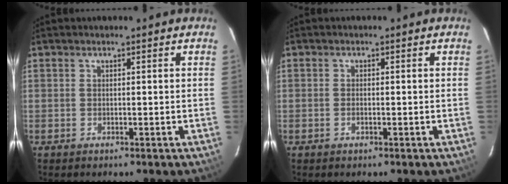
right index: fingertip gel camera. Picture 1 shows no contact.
{"total": 0.7, "force": [-0.2, 0.3, 0.6], "torque": [-0.014, 0.001, -0.005]}